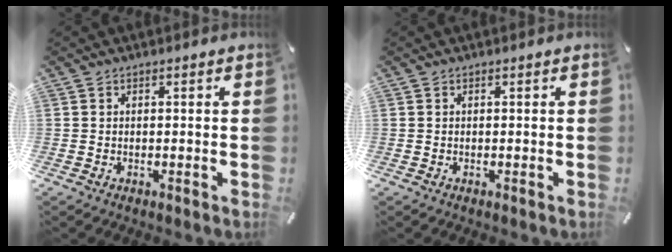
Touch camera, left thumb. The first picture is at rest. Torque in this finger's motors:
{"motor_torque": [0.00, 0.00, 0.00, 0.00, 0.00]}